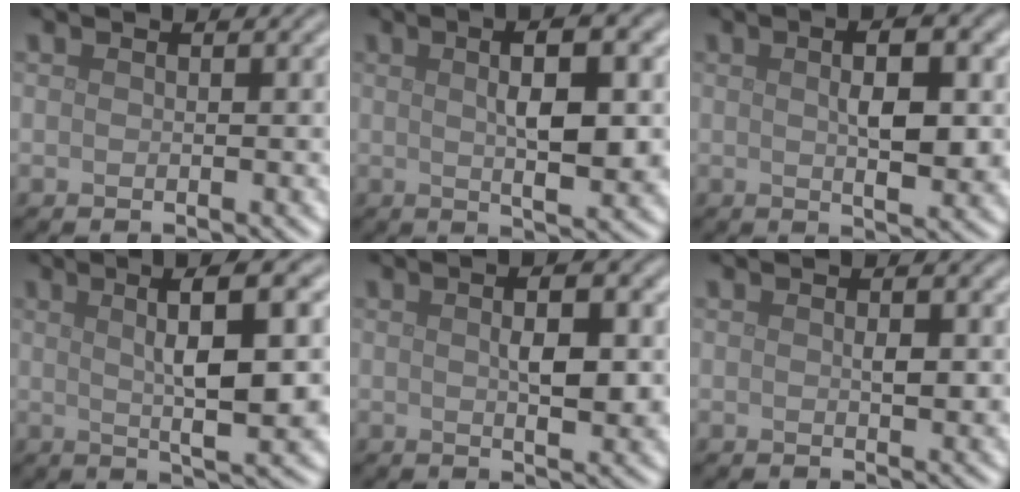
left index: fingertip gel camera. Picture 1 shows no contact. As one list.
[{"total": 6.7, "force": [1.1, 1.8, 6.4], "torque": [-0.094, 0.006, 0.017]}, {"total": 5.2, "force": [0.7, 1.6, 4.9], "torque": [-0.077, 0.003, 0.012]}, {"total": 8.8, "force": [1.7, 2.0, 8.4], "torque": [-0.113, 0.014, 0.025]}, {"total": 4.4, "force": [0.6, 1.4, 4.1], "torque": [-0.069, 0.002, 0.010]}, {"total": 1.7, "force": [0.3, 0.6, 1.6], "torque": [-0.024, -0.001, 0.005]}]